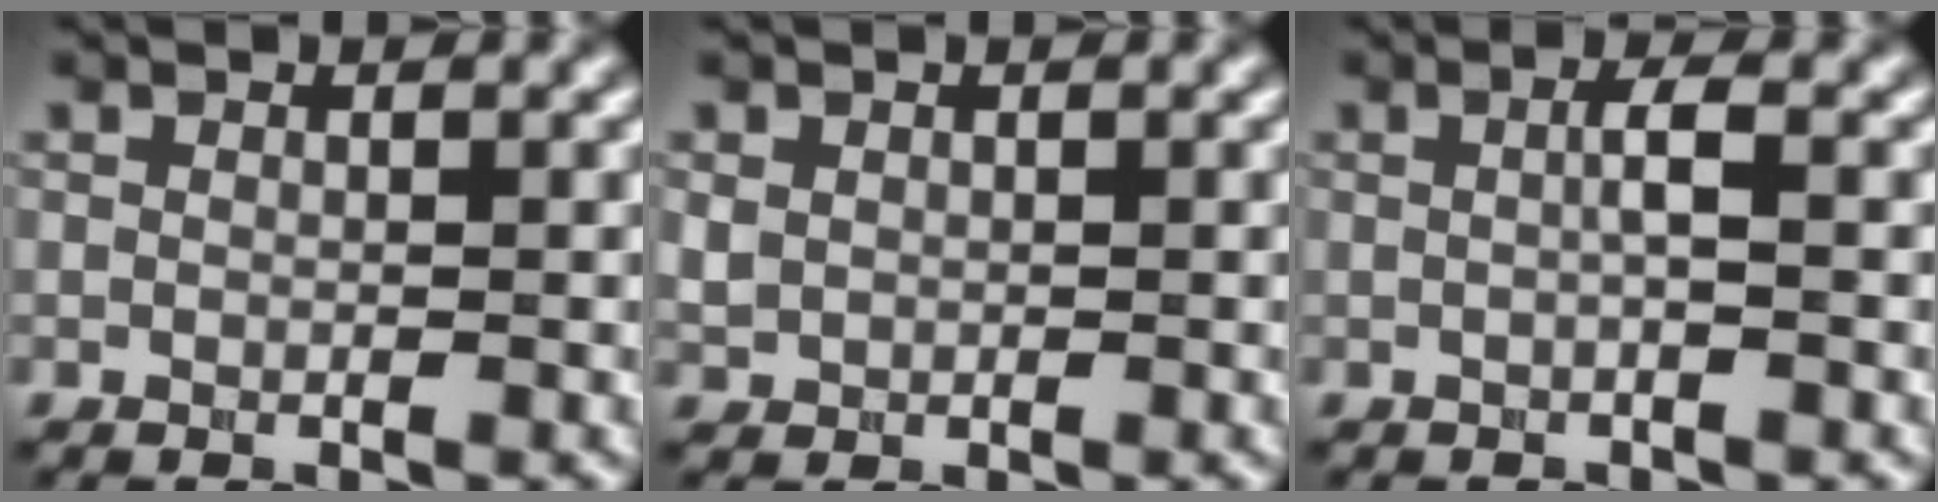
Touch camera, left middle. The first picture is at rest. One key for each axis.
{"total": 0.6, "fx": 0.2, "fy": 0.5, "fz": 0.0, "tx": -0.008, "ty": -0.002, "tz": 0.013}
{"total": 1.5, "fx": -0.1, "fy": 0.0, "fz": 1.5, "tx": -0.033, "ty": 0.003, "tz": 0.001}